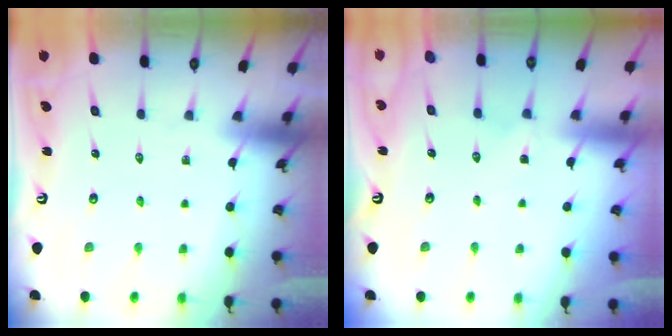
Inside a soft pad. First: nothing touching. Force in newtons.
{"total": 1.2, "press": 1.2, "slide": 0.4}